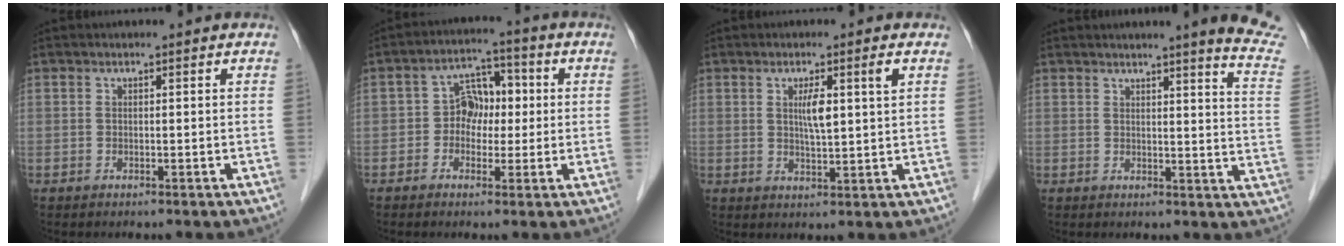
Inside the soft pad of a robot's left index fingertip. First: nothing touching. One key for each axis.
{"total": 6.0, "fx": -0.4, "fy": 4.7, "fz": 3.7, "tx": -0.058, "ty": 0.024, "tz": -0.011}
{"total": 5.1, "fx": 1.5, "fy": 0.1, "fz": 4.8, "tx": -0.086, "ty": 0.006, "tz": 0.029}
{"total": 10.4, "fx": 9.1, "fy": -1.2, "fz": 5.0, "tx": -0.052, "ty": -0.066, "tz": 0.076}